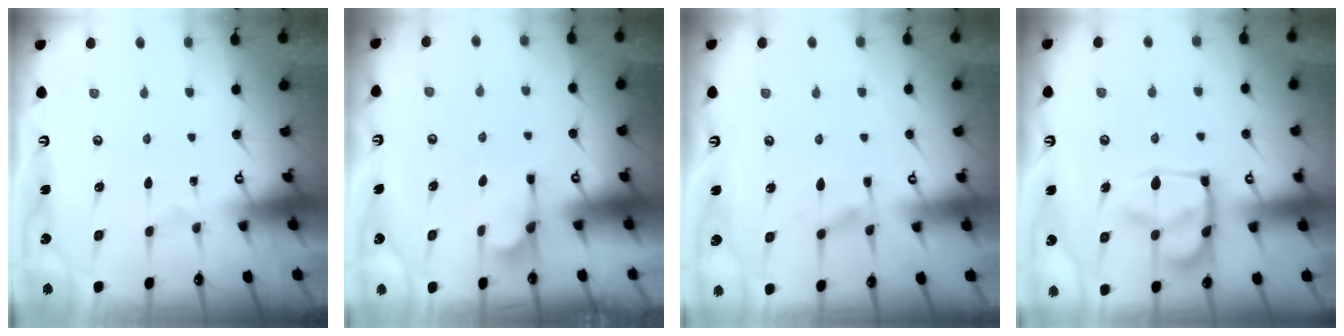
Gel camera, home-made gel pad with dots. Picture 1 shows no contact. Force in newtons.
{"total": 4.3, "press": 4.1, "slide": 1.1}
{"total": 1.6, "press": 1.0, "slide": 1.2}
{"total": 9.8, "press": 9.7, "slide": 1.3}